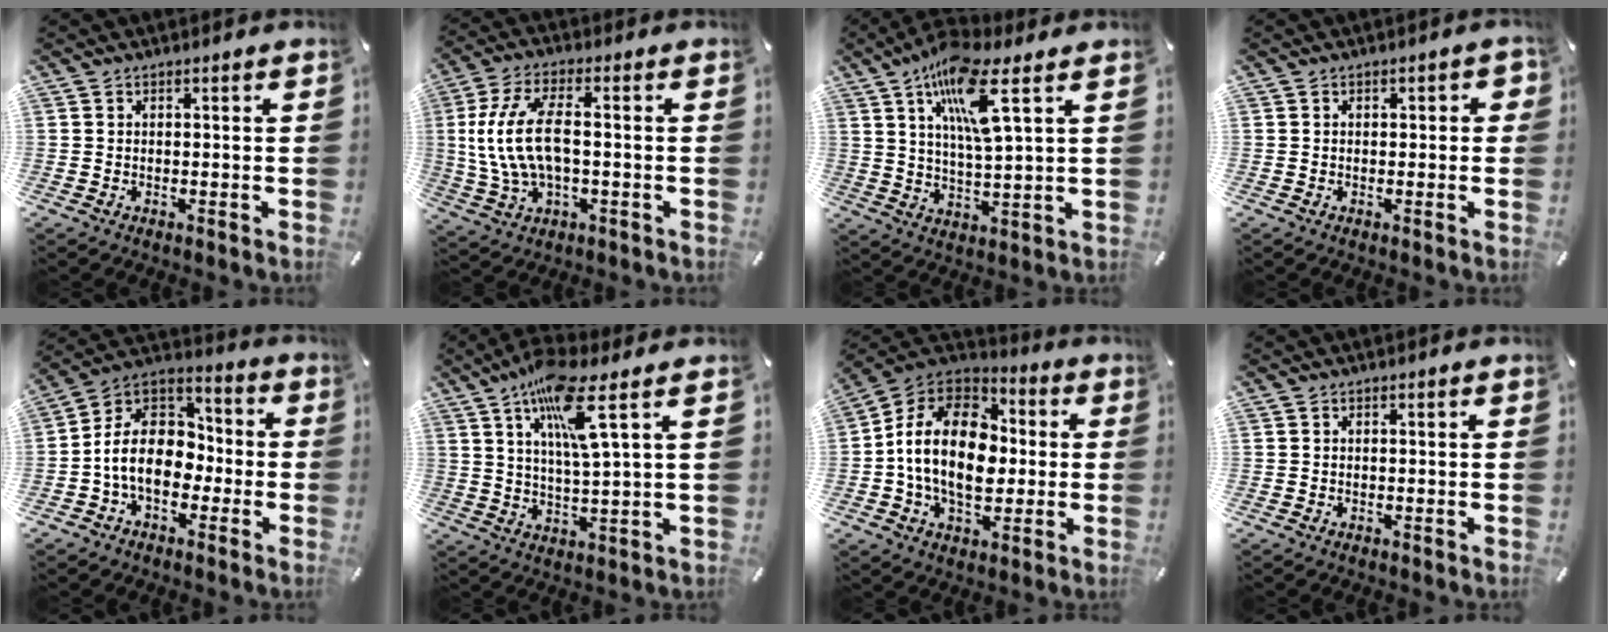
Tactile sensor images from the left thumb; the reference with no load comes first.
{"total": 13.0, "force": [0.1, 6.3, 11.4], "torque": [-0.240, -0.003, 0.001]}
{"total": 13.3, "force": [6.8, 2.8, 11.2], "torque": [-0.203, -0.014, 0.112]}
{"total": 1.7, "force": [-0.2, 1.1, 1.3], "torque": [-0.015, 0.004, -0.007]}
{"total": 12.7, "force": [-3.5, 9.5, 7.6], "torque": [-0.167, 0.013, -0.068]}
{"total": 12.3, "force": [6.3, 1.3, 10.5], "torque": [-0.198, -0.012, 0.103]}
{"total": 19.0, "force": [-1.7, 13.6, 13.1], "torque": [-0.264, 0.019, -0.038]}
{"total": 0.0}